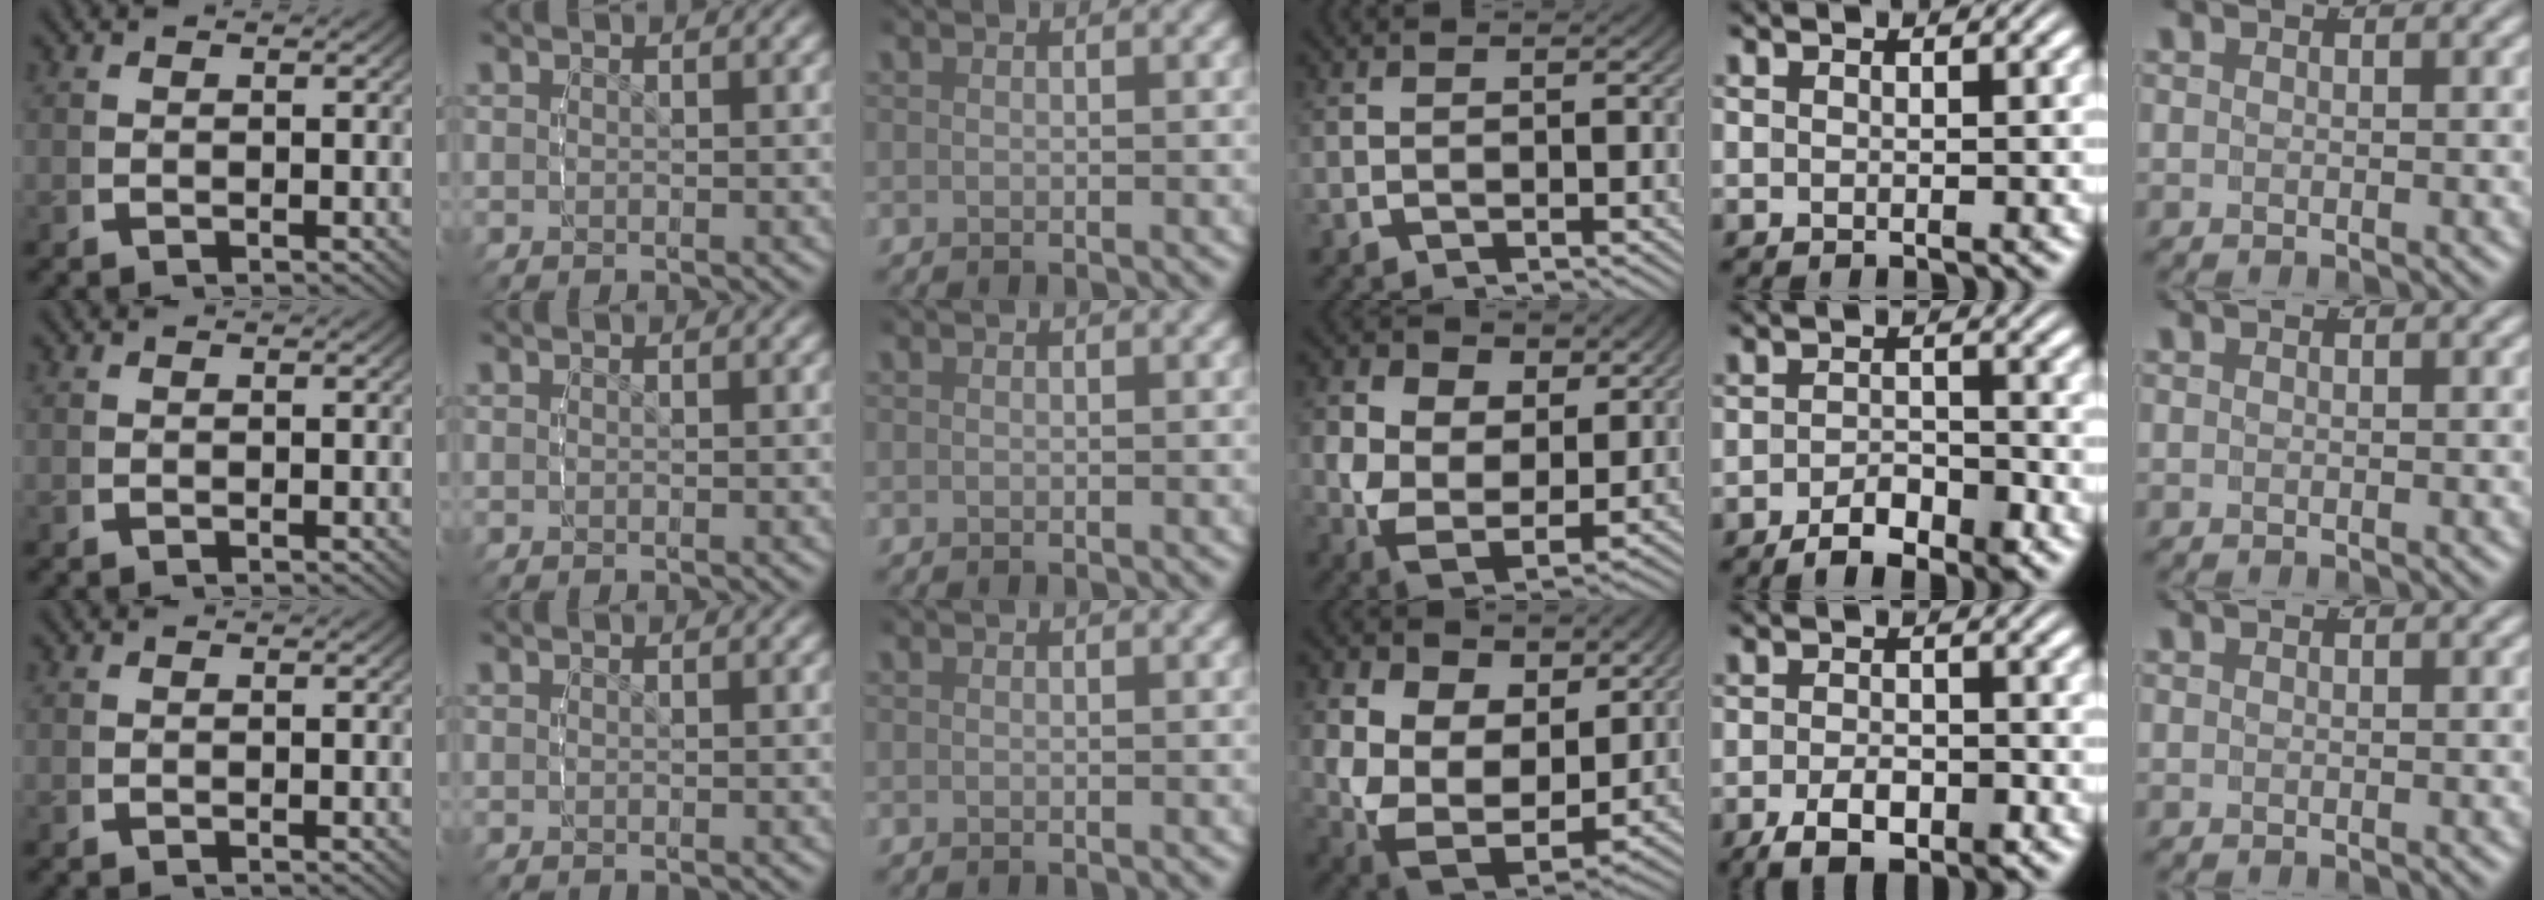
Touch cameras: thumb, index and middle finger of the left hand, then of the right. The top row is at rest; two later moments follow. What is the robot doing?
{"motion": "lift_and_place", "object": "air blower"}